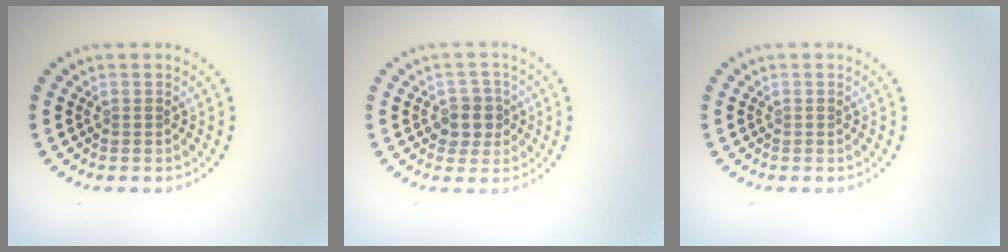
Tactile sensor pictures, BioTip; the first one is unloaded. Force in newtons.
{"total": 2.4, "press": 2.2, "slide": 1.0}
{"total": 0.0}